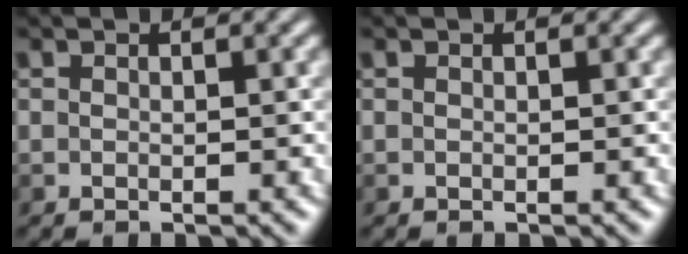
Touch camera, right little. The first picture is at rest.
{"total": 0.0}